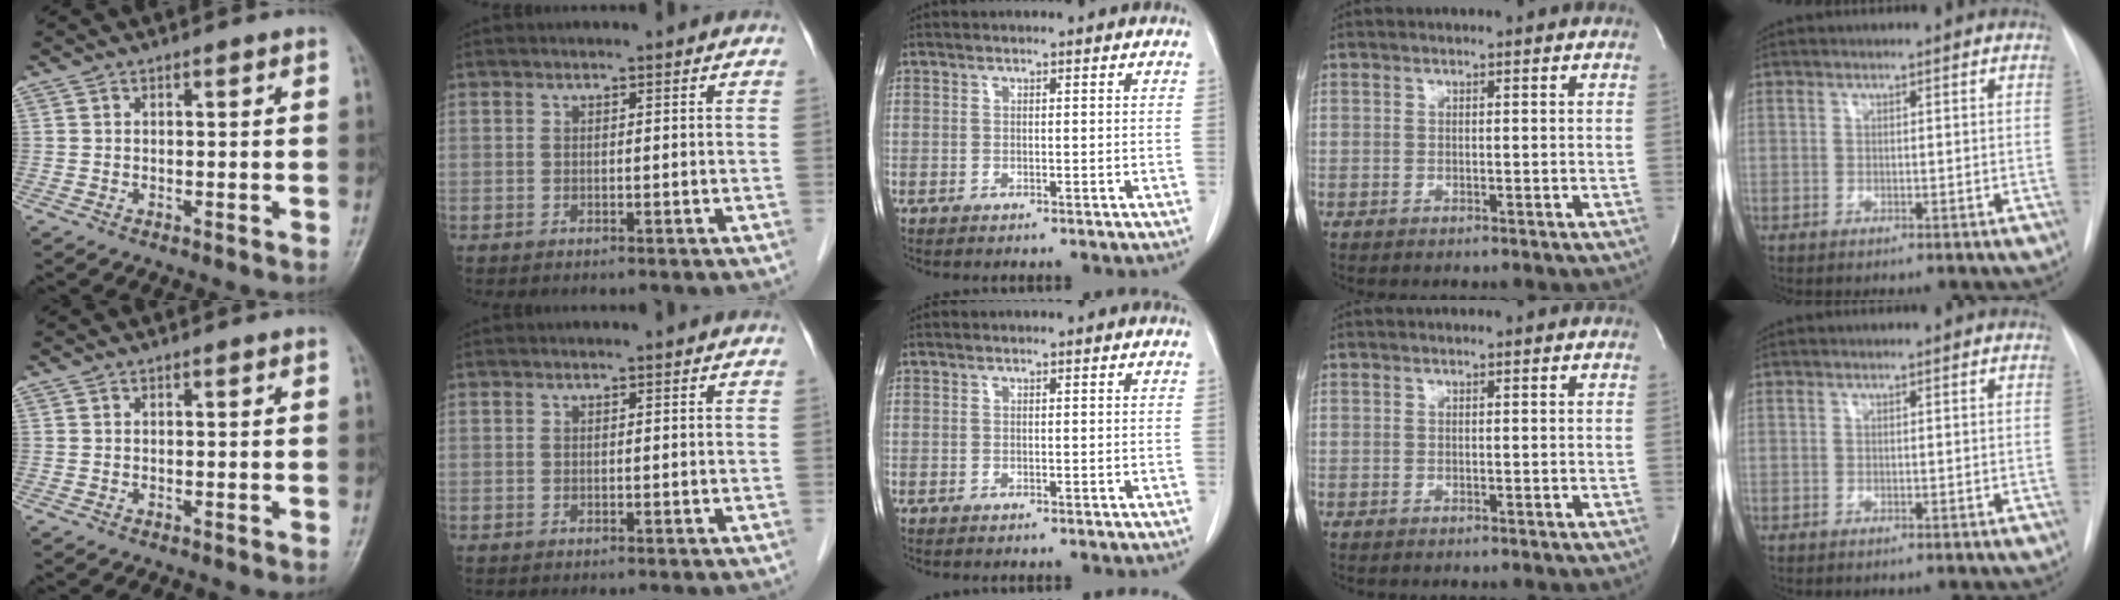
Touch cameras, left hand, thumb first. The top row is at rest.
{}